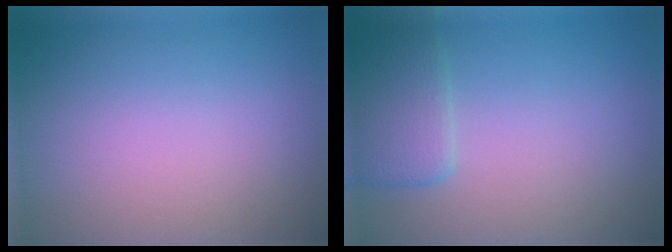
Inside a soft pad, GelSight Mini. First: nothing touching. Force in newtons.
{"total": 2.9, "press": 2.9, "slide": 0.1}